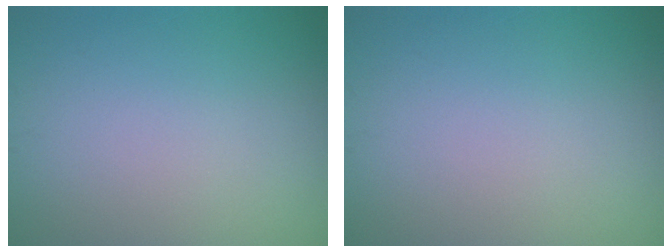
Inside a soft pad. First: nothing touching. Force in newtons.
{"total": 0.0}